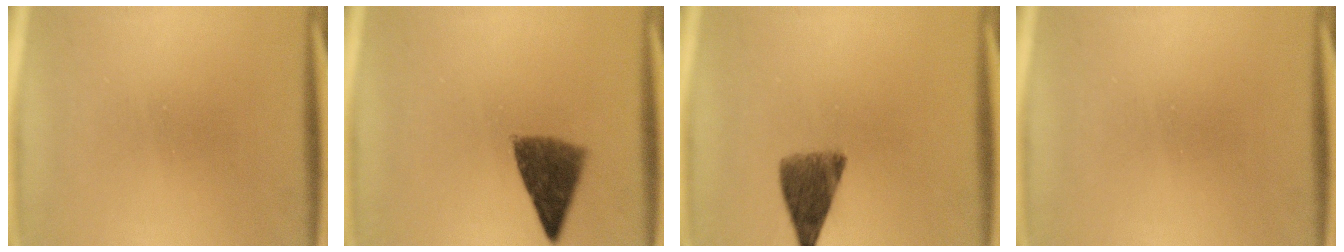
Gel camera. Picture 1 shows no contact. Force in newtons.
{"total": 7.2}
{"total": 8.3}
{"total": 0.0}